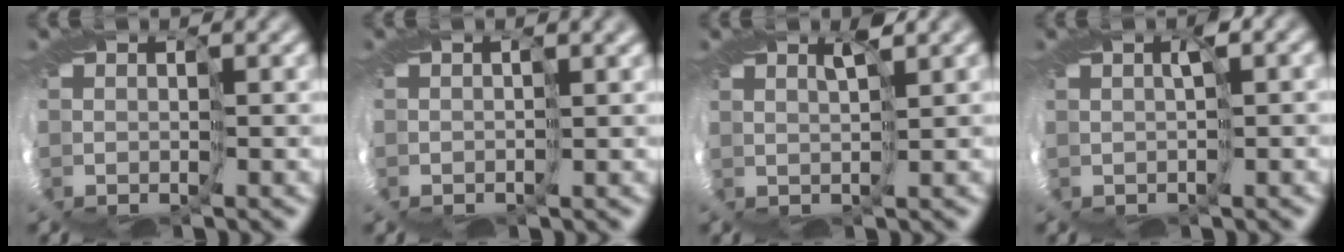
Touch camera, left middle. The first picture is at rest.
{"total": 0.8, "force": [0.2, 0.3, 0.7], "torque": [-0.005, 0.008, 0.003]}
{"total": 1.0, "force": [0.9, -0.4, 0.3], "torque": [-0.008, 0.005, 0.008]}
{"total": 1.6, "force": [0.2, 0.4, 1.6], "torque": [-0.018, 0.008, 0.002]}